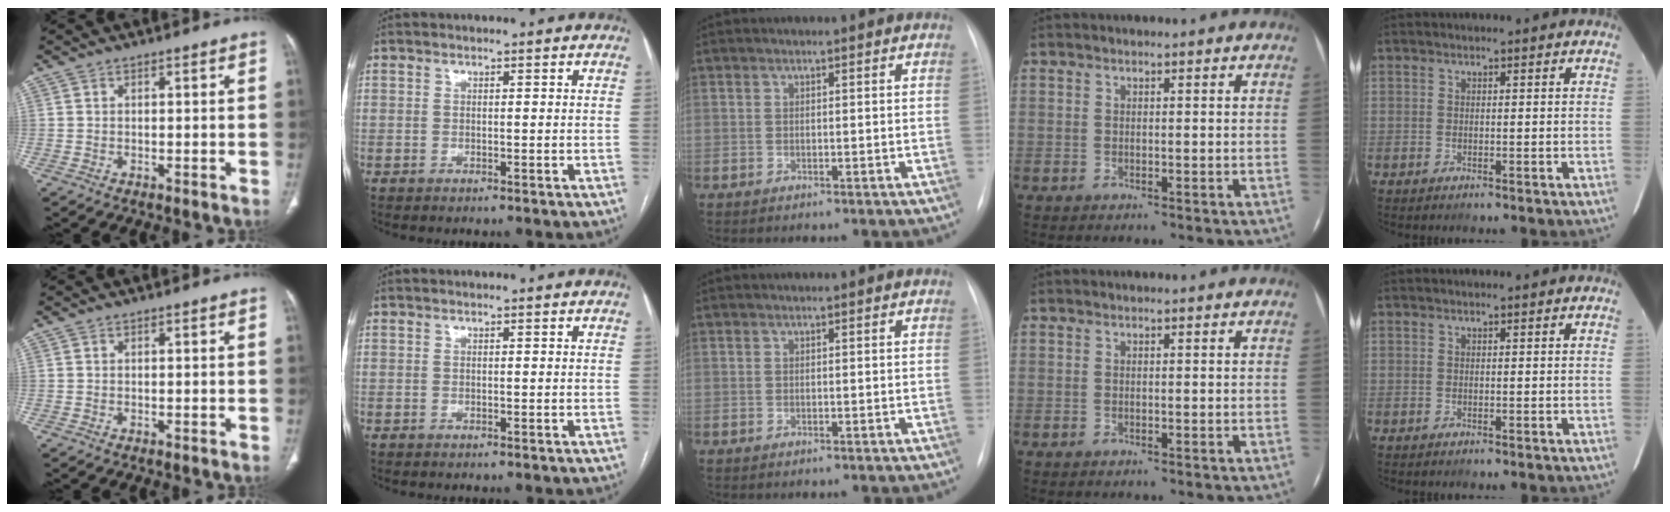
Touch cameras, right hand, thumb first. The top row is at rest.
{}